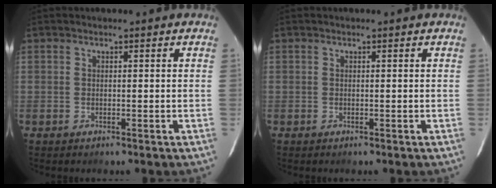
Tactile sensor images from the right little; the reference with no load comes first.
{"total": 0.0}